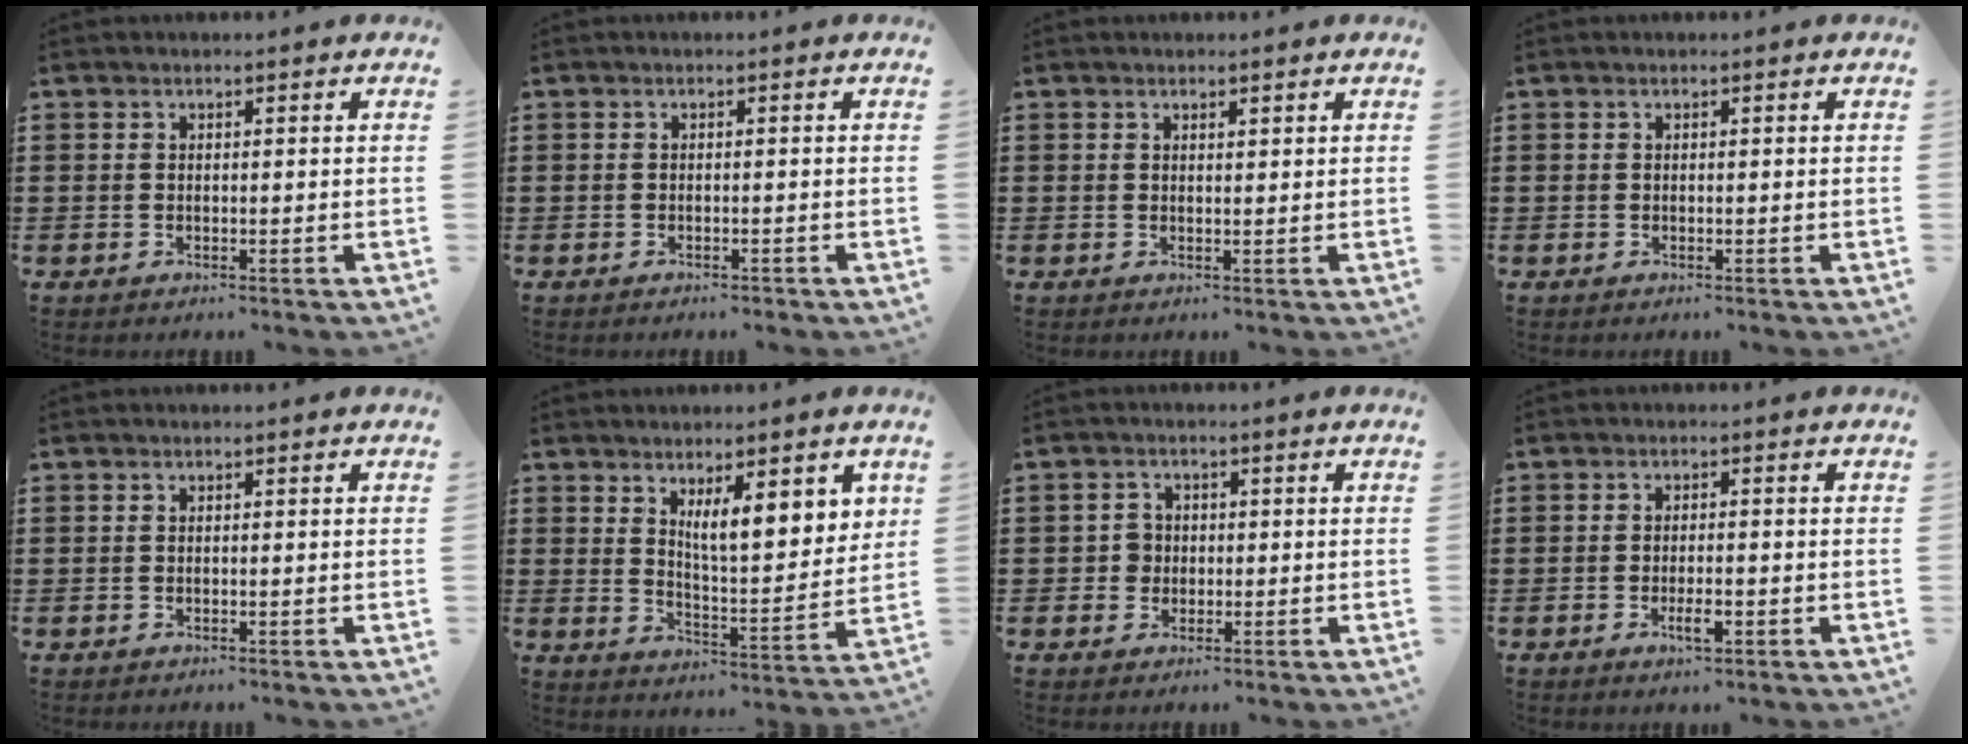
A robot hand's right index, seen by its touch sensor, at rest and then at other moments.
{"total": 0.6, "force": [-0.5, 0.1, 0.2], "torque": [-0.006, -0.002, -0.011]}
{"total": 0.7, "force": [0.6, 0.3, 0.2], "torque": [-0.006, 0.002, 0.011]}
{"total": 0.0}
{"total": 0.0}
{"total": 7.1, "force": [3.8, 2.1, 5.6], "torque": [-0.101, -0.014, 0.062]}
{"total": 2.4, "force": [-0.2, 2.3, 0.8], "torque": [-0.025, 0.006, -0.007]}
{"total": 2.9, "force": [-1.1, 0.8, 2.5], "torque": [-0.051, -0.003, -0.022]}